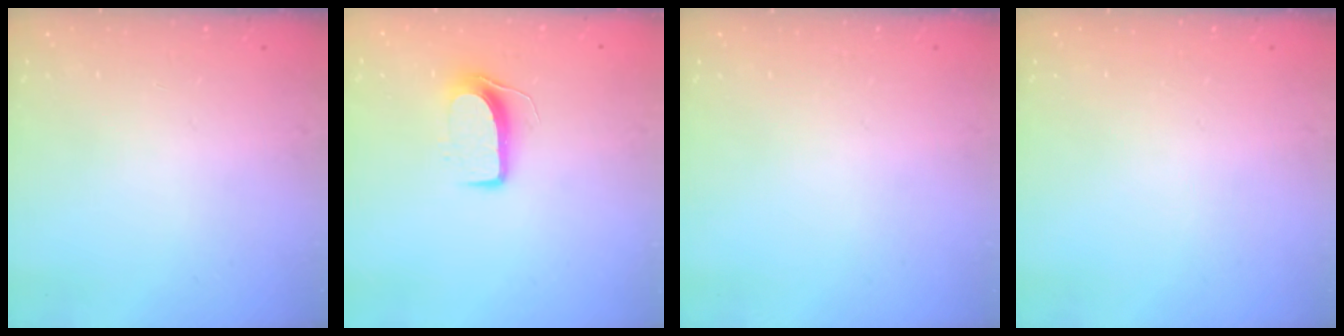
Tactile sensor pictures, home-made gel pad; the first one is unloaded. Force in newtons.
{"total": 8.7, "press": 8.7, "slide": 0.7}
{"total": 0.0}
{"total": 0.0}